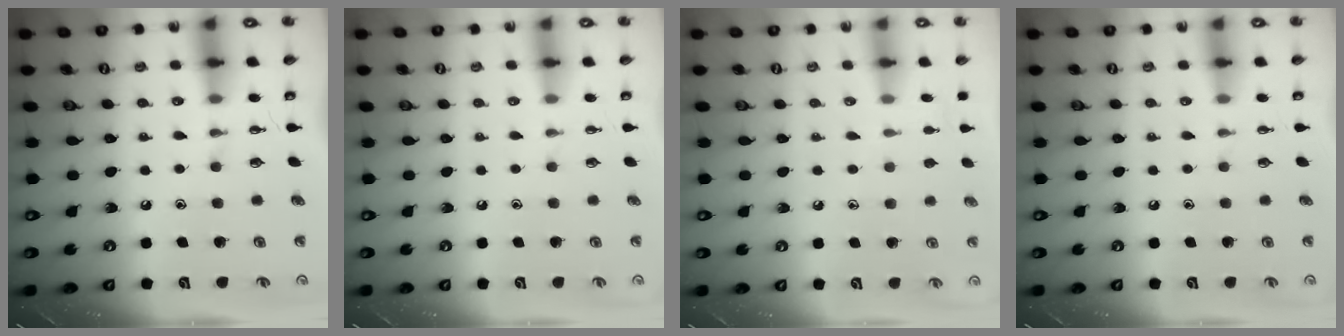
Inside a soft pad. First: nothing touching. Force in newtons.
{"total": 0.0}
{"total": 4.9, "press": 4.8, "slide": 0.4}
{"total": 0.0}